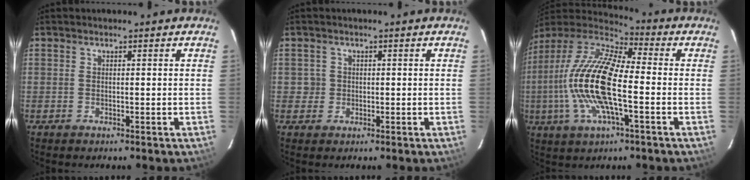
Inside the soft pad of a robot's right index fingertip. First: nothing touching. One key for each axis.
{"total": 2.1, "fx": -0.1, "fy": 2.1, "fz": 0.0, "tx": 0.003, "ty": 0.007, "tz": 0.000}
{"total": 19.0, "fx": -2.9, "fy": 6.1, "fz": 17.8, "tx": -0.352, "ty": -0.002, "tz": -0.069}